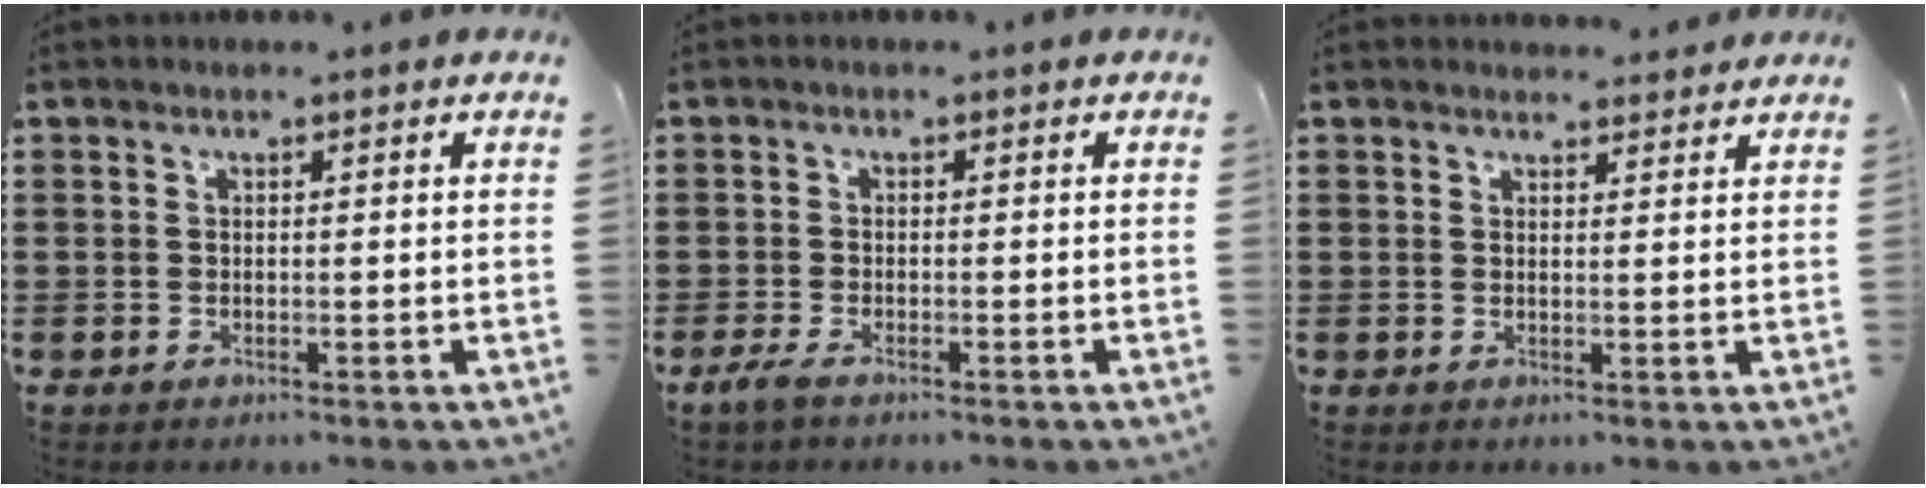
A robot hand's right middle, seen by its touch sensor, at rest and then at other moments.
{"total": 1.9, "force": [-1.3, 0.5, 1.3], "torque": [-0.038, -0.005, -0.030]}
{"total": 2.0, "force": [1.9, 0.4, 0.0], "torque": [0.003, -0.001, 0.036]}